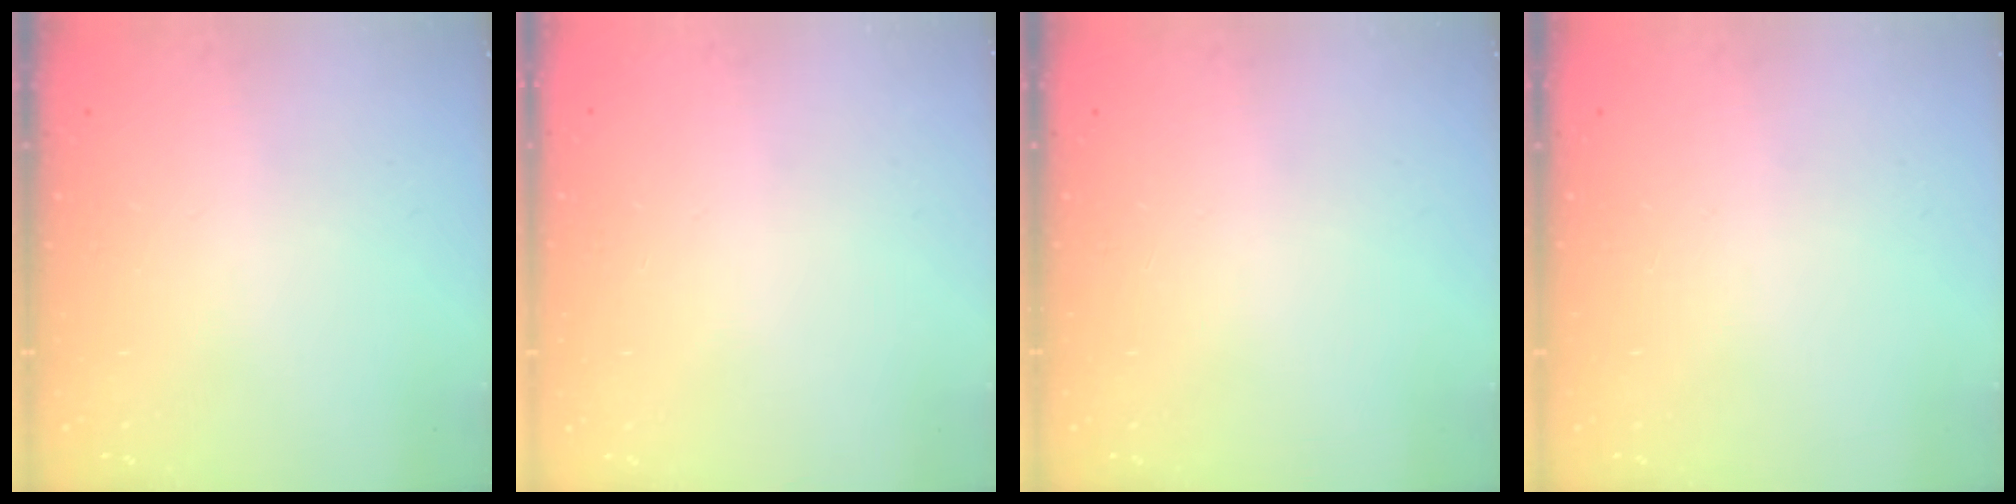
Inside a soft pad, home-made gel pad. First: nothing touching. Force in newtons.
{"total": 0.0}
{"total": 0.0}
{"total": 0.0}